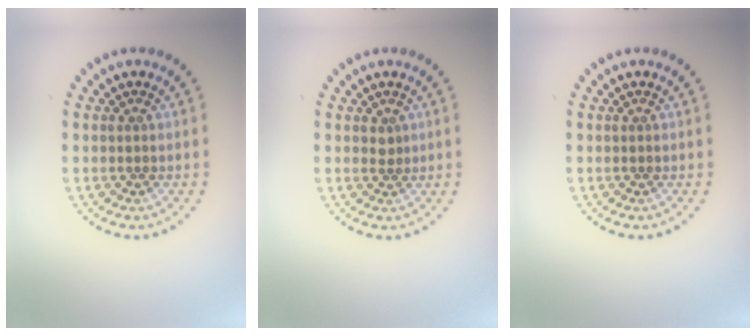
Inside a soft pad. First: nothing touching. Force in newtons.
{"total": 0.9, "press": 0.7, "slide": 0.6}
{"total": 0.0}